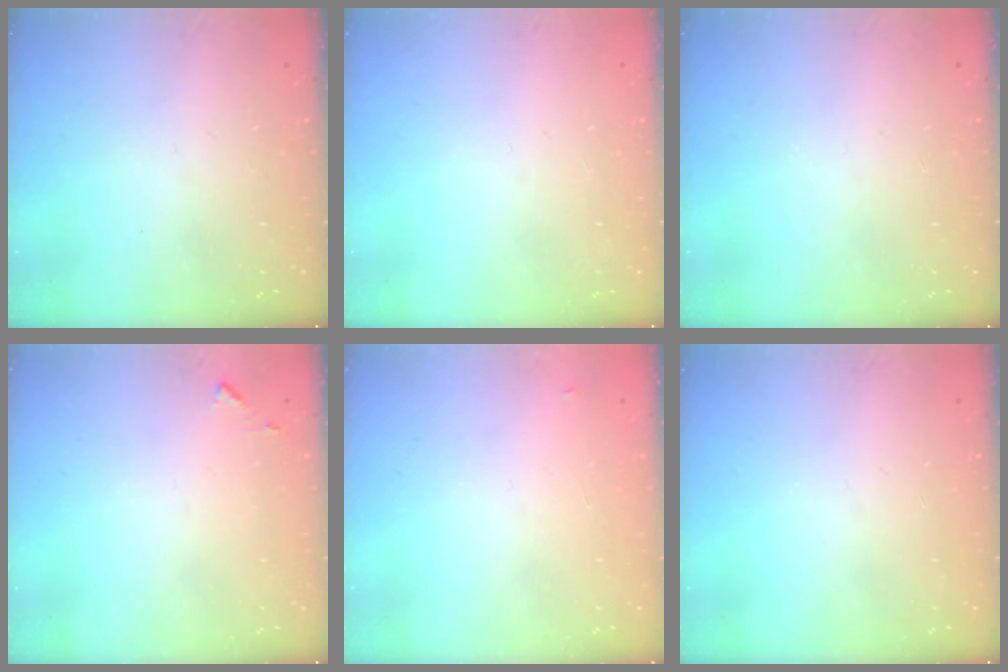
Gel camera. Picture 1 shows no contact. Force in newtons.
{"total": 0.0}
{"total": 0.0}
{"total": 4.5, "press": 4.4, "slide": 0.4}
{"total": 2.8, "press": 2.8, "slide": 0.4}
{"total": 0.0}